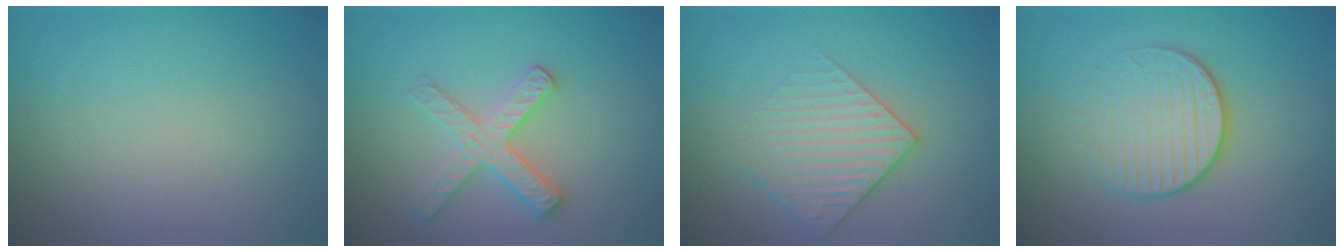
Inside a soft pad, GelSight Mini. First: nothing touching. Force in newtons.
{"total": 2.9, "press": 2.8, "slide": 0.8}
{"total": 2.9, "press": 2.6, "slide": 1.2}
{"total": 4.2, "press": 2.6, "slide": 3.3}